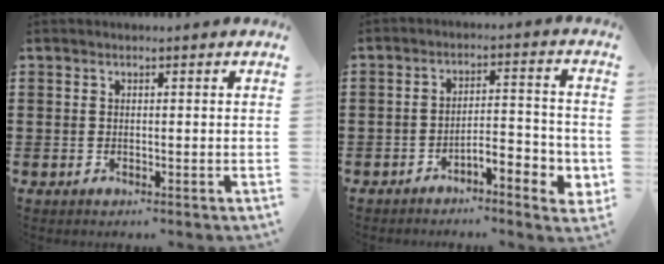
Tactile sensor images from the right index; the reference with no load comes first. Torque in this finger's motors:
{"motor_torque": [0.69, -0.52, 0.31, 0.05]}